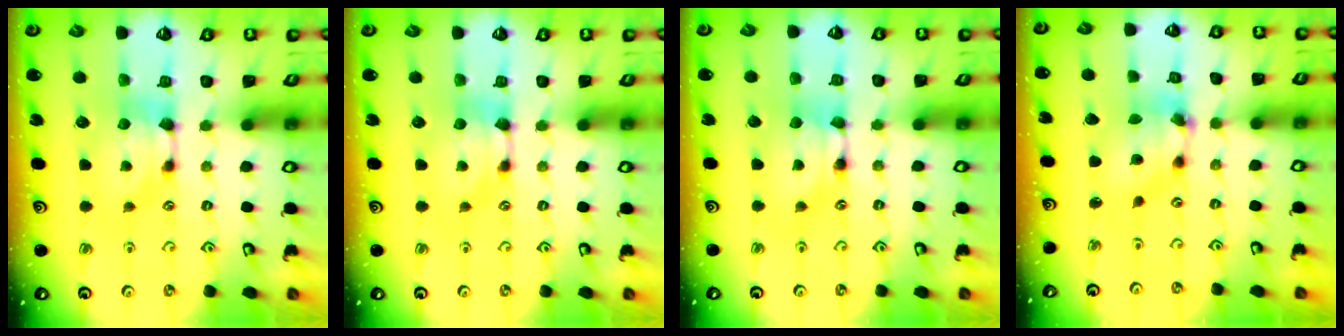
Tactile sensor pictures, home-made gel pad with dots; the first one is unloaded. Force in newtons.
{"total": 0.0}
{"total": 1.8, "press": 1.8, "slide": 0.1}
{"total": 6.4, "press": 6.1, "slide": 1.9}